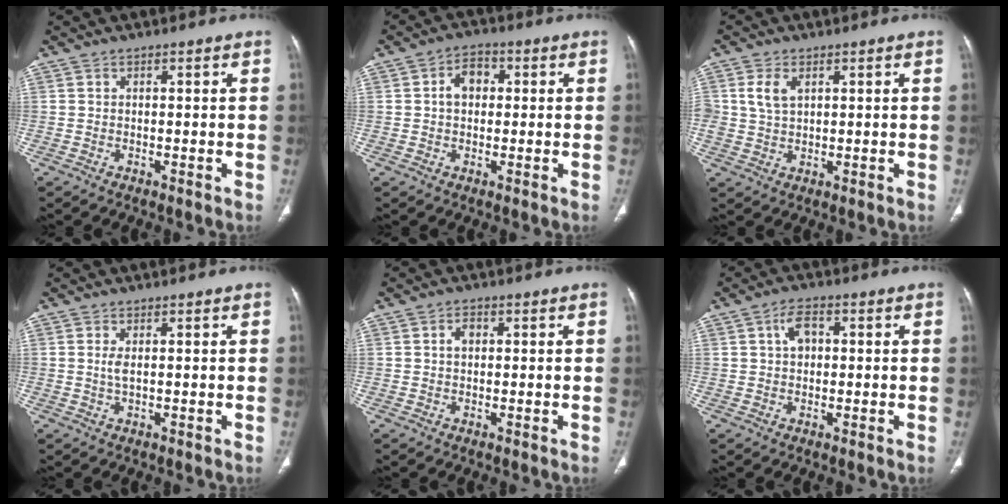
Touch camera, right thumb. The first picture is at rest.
{"total": 5.3, "force": [0.7, 3.9, 3.5], "torque": [-0.039, 0.014, 0.003]}
{"total": 4.5, "force": [1.6, 2.8, 3.1], "torque": [-0.058, -0.001, 0.036]}
{"total": 1.5, "force": [0.2, 0.4, 1.4], "torque": [-0.037, -0.002, 0.007]}
{"total": 2.2, "force": [0.4, 1.6, 1.5], "torque": [-0.018, 0.007, 0.004]}
{"total": 4.1, "force": [0.9, 2.7, 3.0], "torque": [-0.046, 0.010, 0.011]}